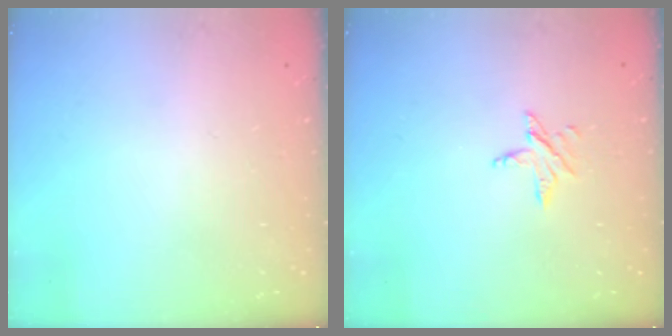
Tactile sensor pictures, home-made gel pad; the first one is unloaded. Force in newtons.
{"total": 3.4, "press": 3.3, "slide": 0.3}